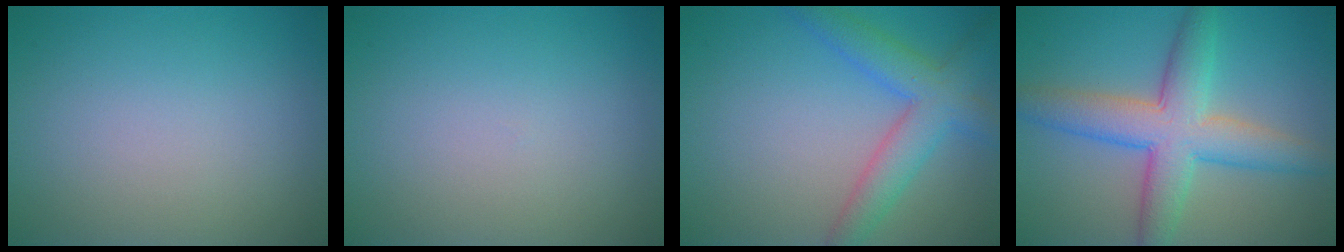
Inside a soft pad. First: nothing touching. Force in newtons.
{"total": 0.0}
{"total": 5.0, "press": 5.0, "slide": 0.1}
{"total": 6.9, "press": 6.9, "slide": 0.2}